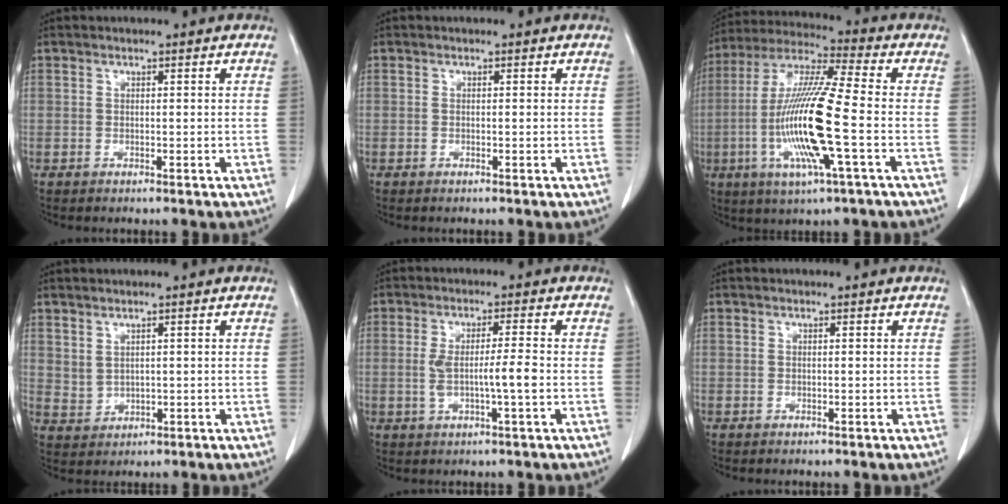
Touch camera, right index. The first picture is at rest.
{"total": 0.0}
{"total": 16.3, "force": [-3.4, 0.6, 15.9], "torque": [-0.326, -0.010, -0.070]}
{"total": 2.4, "force": [1.4, 1.6, 1.1], "torque": [-0.021, -0.003, 0.039]}
{"total": 5.2, "force": [-0.7, 0.0, 5.2], "torque": [-0.095, 0.002, -0.007]}
{"total": 0.0}